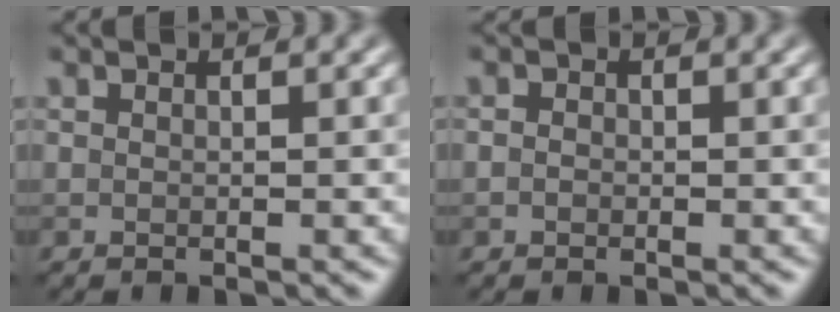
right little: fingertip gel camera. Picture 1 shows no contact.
{"total": 0.5, "force": [-0.1, 0.5, 0.2], "torque": [-0.004, -0.001, -0.003]}